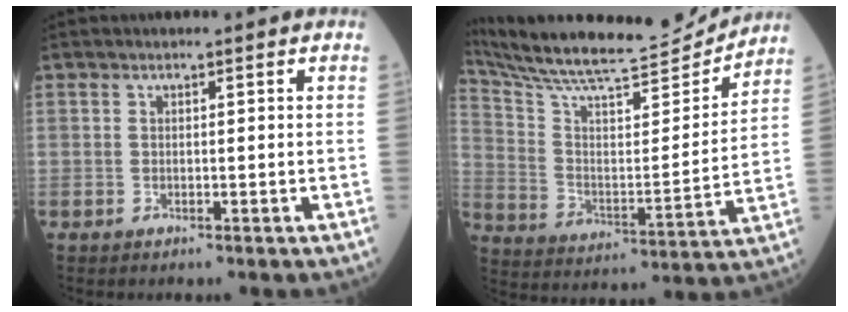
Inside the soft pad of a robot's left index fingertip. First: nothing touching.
{"total": 22.2, "force": [21.1, 1.3, 6.9], "torque": [-0.132, -0.038, 0.324]}